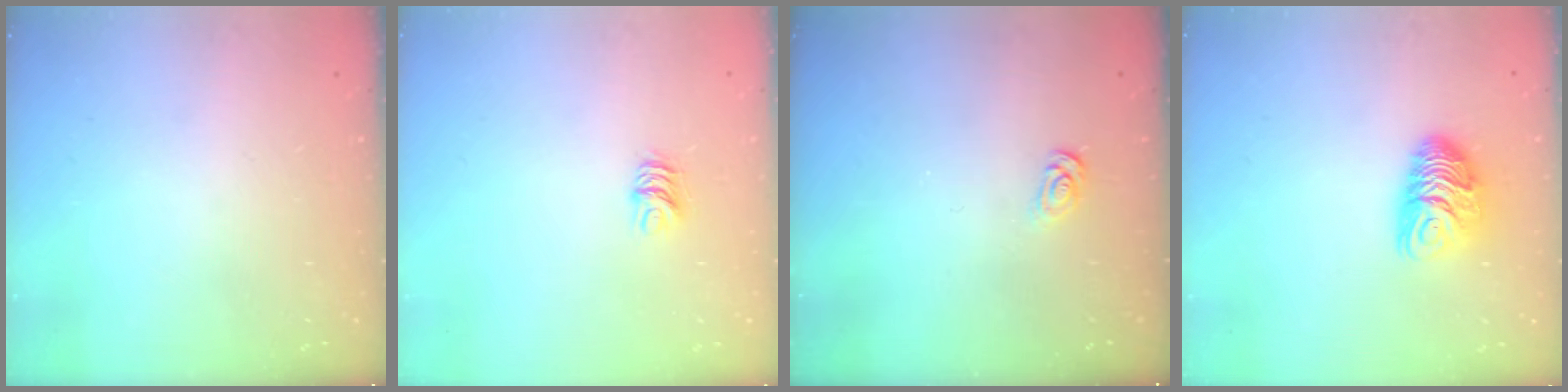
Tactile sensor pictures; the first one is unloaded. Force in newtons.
{"total": 5.3, "press": 5.2, "slide": 0.4}
{"total": 2.5, "press": 2.4, "slide": 0.3}
{"total": 9.3, "press": 9.3, "slide": 0.7}